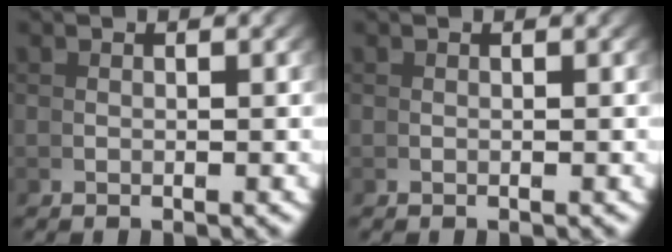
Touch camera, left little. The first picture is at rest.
{"total": 0.0}